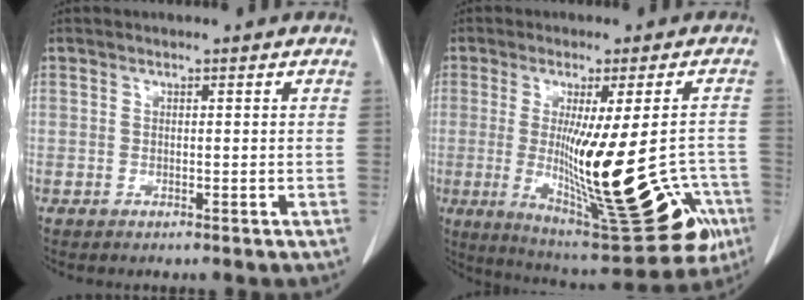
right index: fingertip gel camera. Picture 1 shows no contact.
{"total": 22.8, "force": [-6.0, 4.7, 21.5], "torque": [-0.267, -0.023, -0.064]}